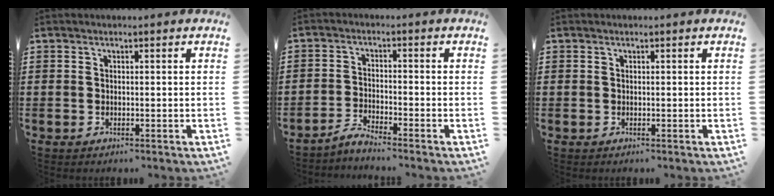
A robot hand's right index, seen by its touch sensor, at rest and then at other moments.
{"total": 2.7, "force": [-2.6, 0.0, 0.5], "torque": [-0.020, 0.003, -0.055]}
{"total": 0.0}